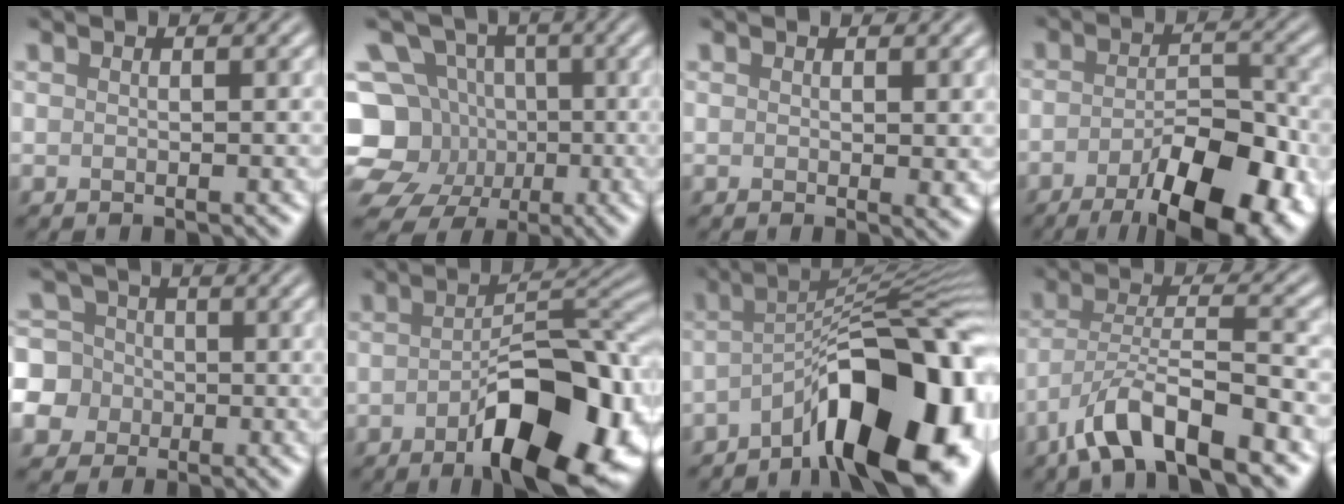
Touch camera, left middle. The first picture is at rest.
{"total": 12.9, "force": [-3.3, 11.8, 3.9], "torque": [-0.114, -0.003, -0.078]}
{"total": 1.4, "force": [0.5, 0.1, 1.3], "torque": [-0.017, -0.005, 0.011]}
{"total": 10.9, "force": [-5.9, 3.9, 8.2], "torque": [-0.129, -0.011, -0.084]}
{"total": 9.2, "force": [-2.7, 8.5, 1.8], "torque": [-0.059, -0.004, -0.079]}
{"total": 13.0, "force": [-5.8, 5.4, 10.3], "torque": [-0.149, -0.009, -0.082]}
{"total": 13.8, "force": [-6.9, 4.2, 11.3], "torque": [-0.148, 0.008, -0.109]}
{"total": 7.6, "force": [-5.4, 1.8, 5.1], "torque": [-0.090, 0.007, -0.094]}